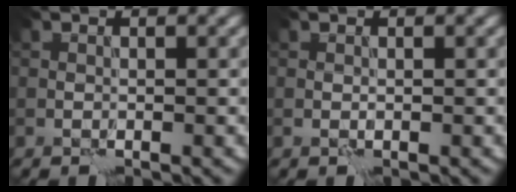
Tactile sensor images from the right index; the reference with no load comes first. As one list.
[{"total": 0.0}]